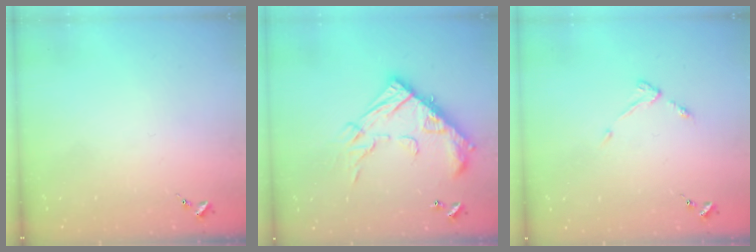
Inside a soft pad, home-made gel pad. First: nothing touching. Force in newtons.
{"total": 21.7, "press": 21.6, "slide": 1.9}
{"total": 4.7, "press": 4.7, "slide": 0.7}